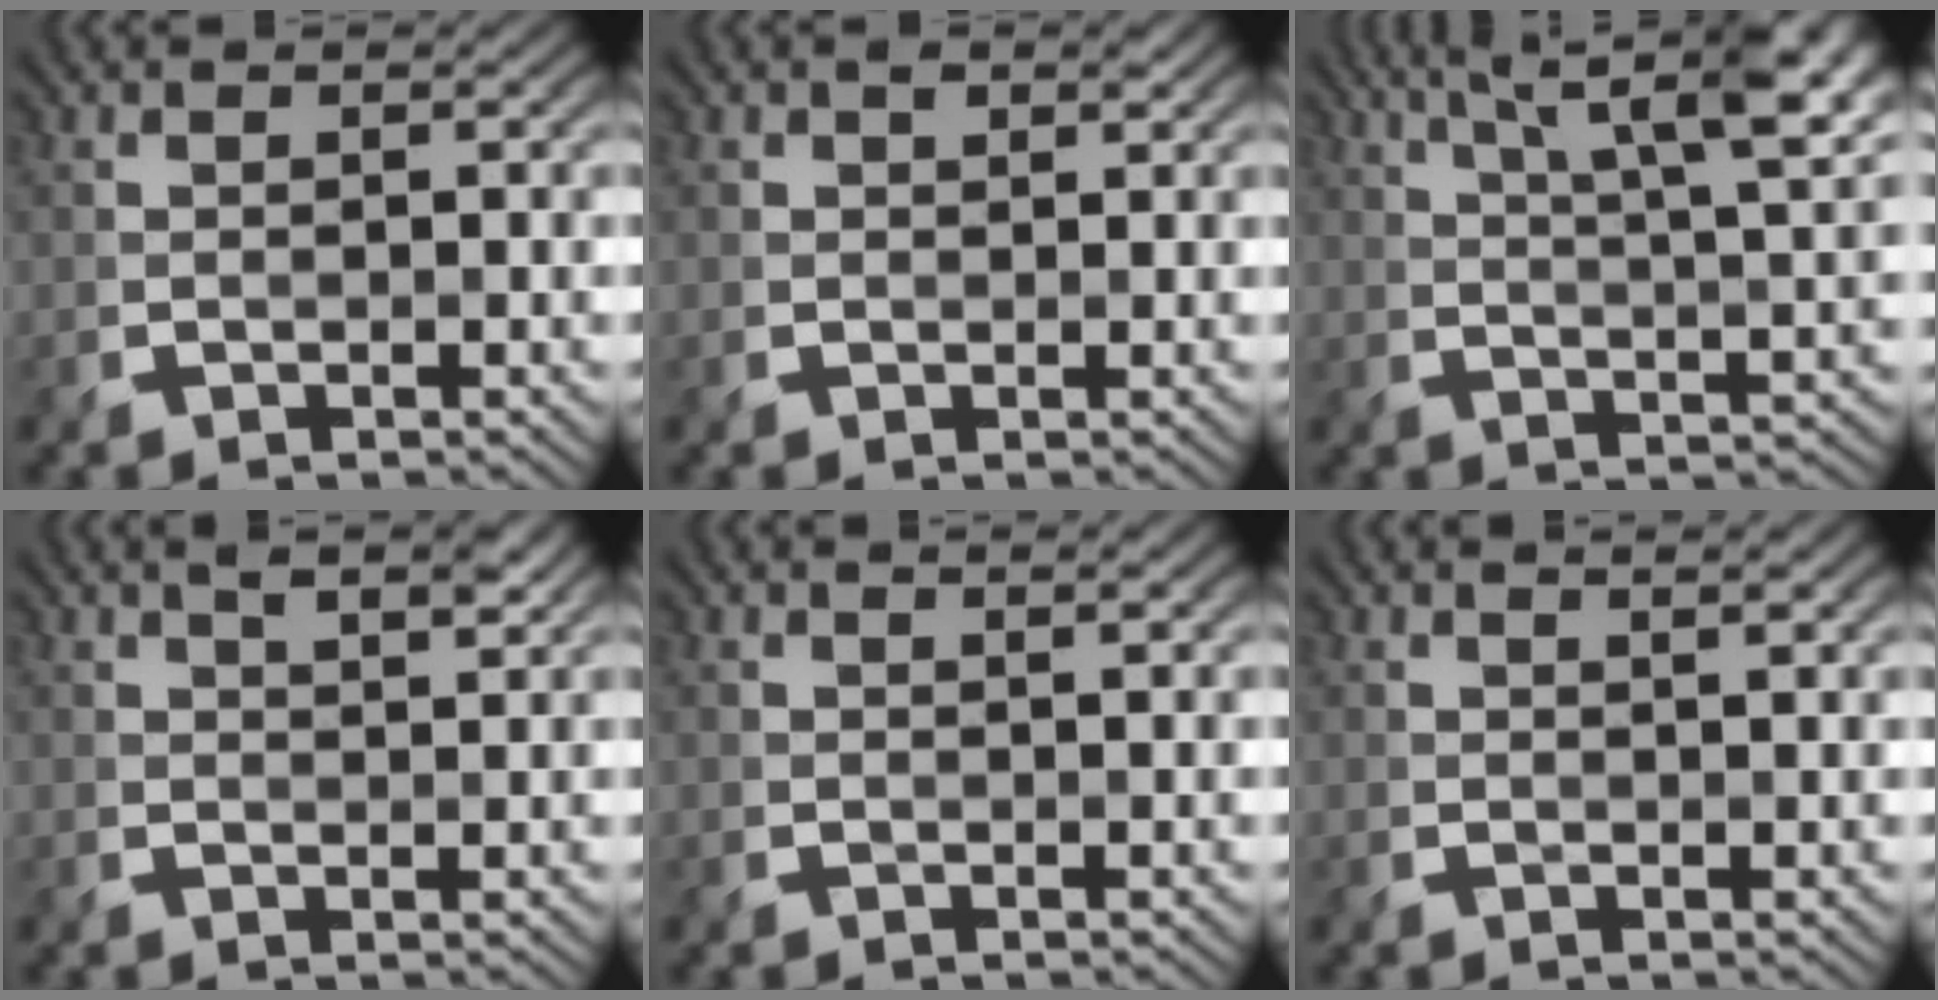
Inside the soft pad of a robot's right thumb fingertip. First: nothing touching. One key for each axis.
{"total": 1.2, "fx": 0.7, "fy": 0.7, "fz": 0.7, "tx": -0.008, "ty": -0.002, "tz": 0.012}
{"total": 11.9, "fx": 6.4, "fy": 2.8, "fz": 9.7, "tx": -0.136, "ty": 0.017, "tz": 0.084}
{"total": 2.8, "fx": 1.8, "fy": 0.9, "fz": 2.0, "tx": -0.033, "ty": 0.000, "tz": 0.033}
{"total": 1.3, "fx": 0.9, "fy": 0.2, "fz": 0.8, "tx": -0.015, "ty": -0.002, "tz": 0.009}
{"total": 2.2, "fx": 1.5, "fy": 0.5, "fz": 1.6, "tx": -0.020, "ty": -0.002, "tz": 0.015}